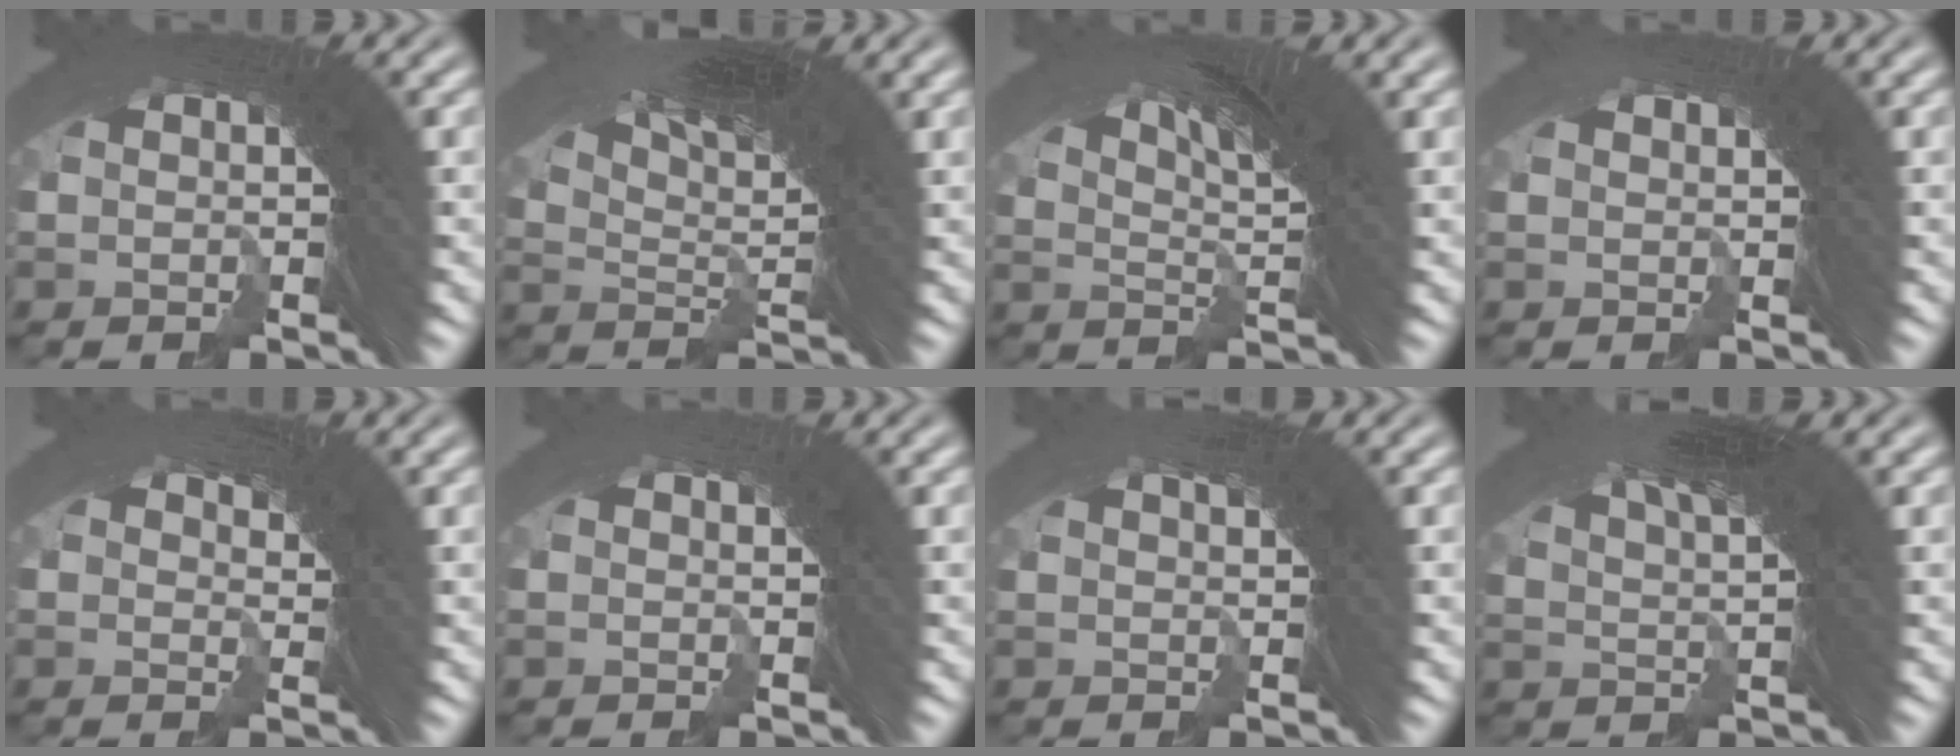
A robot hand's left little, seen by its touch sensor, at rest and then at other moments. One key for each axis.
{"total": 9.9, "fx": 6.0, "fy": 0.7, "fz": 7.8, "tx": -0.131, "ty": 0.017, "tz": 0.099}
{"total": 9.0, "fx": 5.1, "fy": 0.0, "fz": 7.4, "tx": -0.104, "ty": 0.038, "tz": 0.076}
{"total": 0.9, "fx": -0.1, "fy": -0.9, "fz": -0.1, "tx": -0.005, "ty": -0.010, "tz": 0.007}
{"total": 0.8, "fx": 0.0, "fy": 0.5, "fz": 0.6, "tx": -0.014, "ty": -0.019, "tz": 0.008}
{"total": 0.0}
{"total": 1.3, "fx": 0.6, "fy": -0.8, "fz": 0.9, "tx": -0.014, "ty": 0.008, "tz": 0.011}
{"total": 7.4, "fx": 4.2, "fy": -0.9, "fz": 6.0, "tx": -0.082, "ty": 0.040, "tz": 0.064}